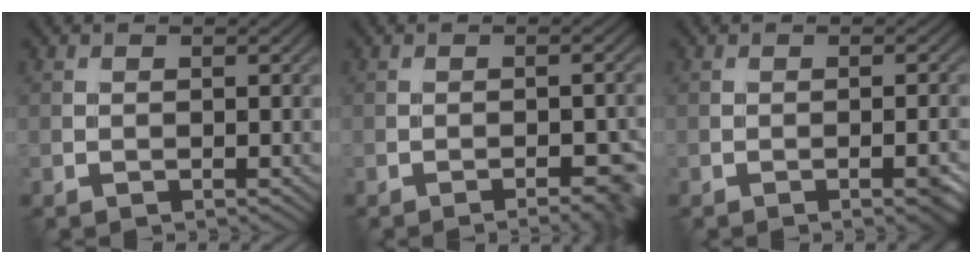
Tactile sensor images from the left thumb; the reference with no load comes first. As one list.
[{"total": 3.5, "force": [-1.9, 1.0, 2.7], "torque": [-0.034, 0.001, -0.017]}, {"total": 2.0, "force": [-0.9, 0.3, 1.7], "torque": [-0.022, 0.004, -0.014]}]